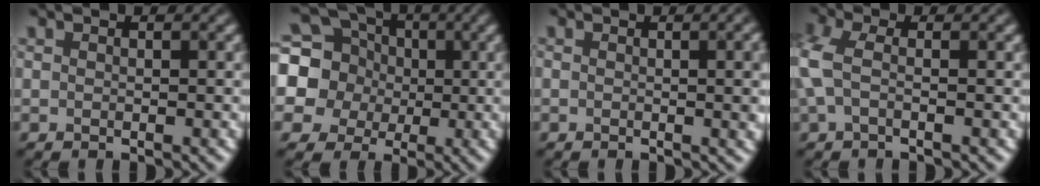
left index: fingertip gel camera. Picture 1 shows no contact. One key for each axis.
{"total": 12.1, "fx": 1.1, "fy": 11.2, "fz": 4.4, "tx": -0.138, "ty": 0.026, "tz": 0.005}
{"total": 5.8, "fx": 0.7, "fy": 2.7, "fz": 5.1, "tx": -0.016, "ty": 0.032, "tz": -0.007}
{"total": 3.2, "fx": -0.5, "fy": 1.5, "fz": 2.7, "tx": -0.081, "ty": 0.012, "tz": -0.009}